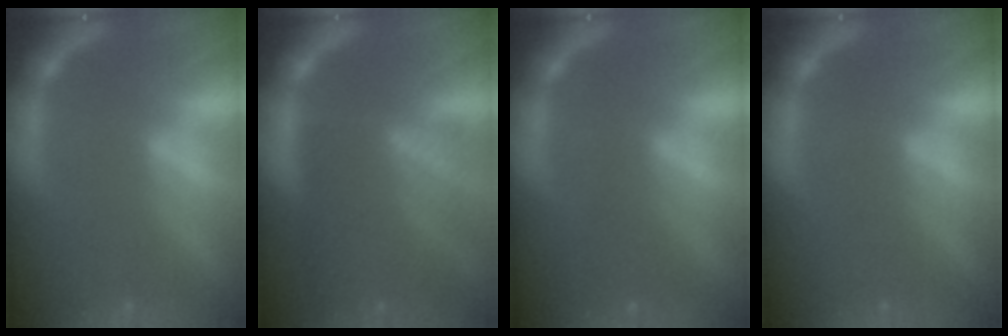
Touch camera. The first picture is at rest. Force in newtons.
{"total": 9.6}
{"total": 2.0}
{"total": 0.0}